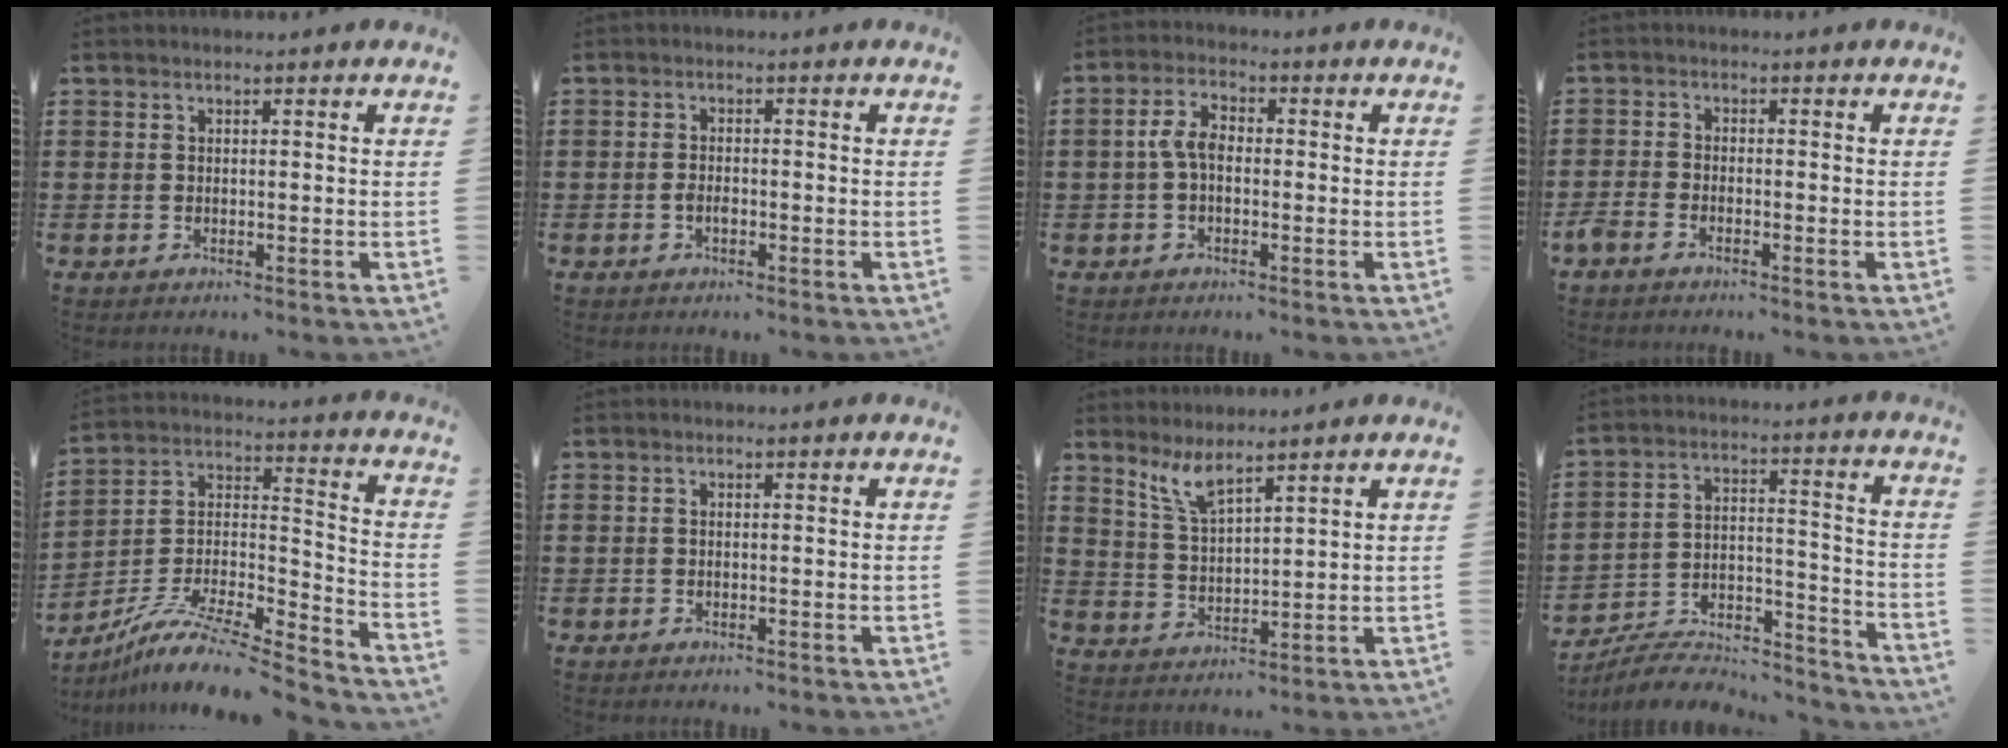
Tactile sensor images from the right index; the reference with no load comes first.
{"total": 1.4, "force": [-0.6, 0.6, 1.1], "torque": [-0.021, -0.003, -0.010]}
{"total": 4.4, "force": [-0.3, 2.3, 3.7], "torque": [-0.093, -0.004, -0.011]}
{"total": 1.6, "force": [-1.5, 0.4, 0.4], "torque": [-0.017, -0.002, -0.032]}
{"total": 9.9, "force": [-8.1, 1.6, 5.4], "torque": [-0.106, 0.005, -0.166]}
{"total": 0.0}
{"total": 4.7, "force": [3.8, 0.8, 2.7], "torque": [-0.064, -0.009, 0.069]}
{"total": 6.4, "force": [-5.9, 2.0, 1.5], "torque": [-0.027, 0.010, -0.116]}